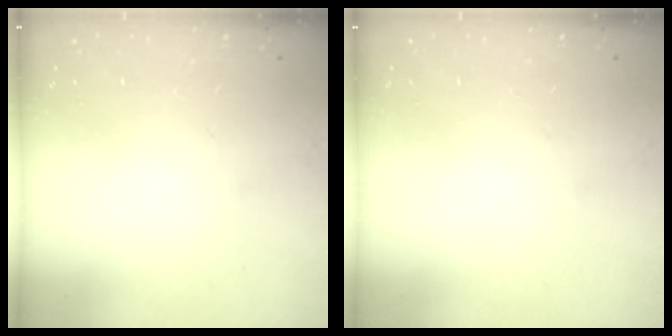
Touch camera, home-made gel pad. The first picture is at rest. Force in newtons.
{"total": 0.0}